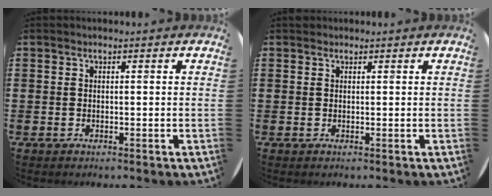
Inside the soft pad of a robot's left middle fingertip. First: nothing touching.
{"total": 0.0}